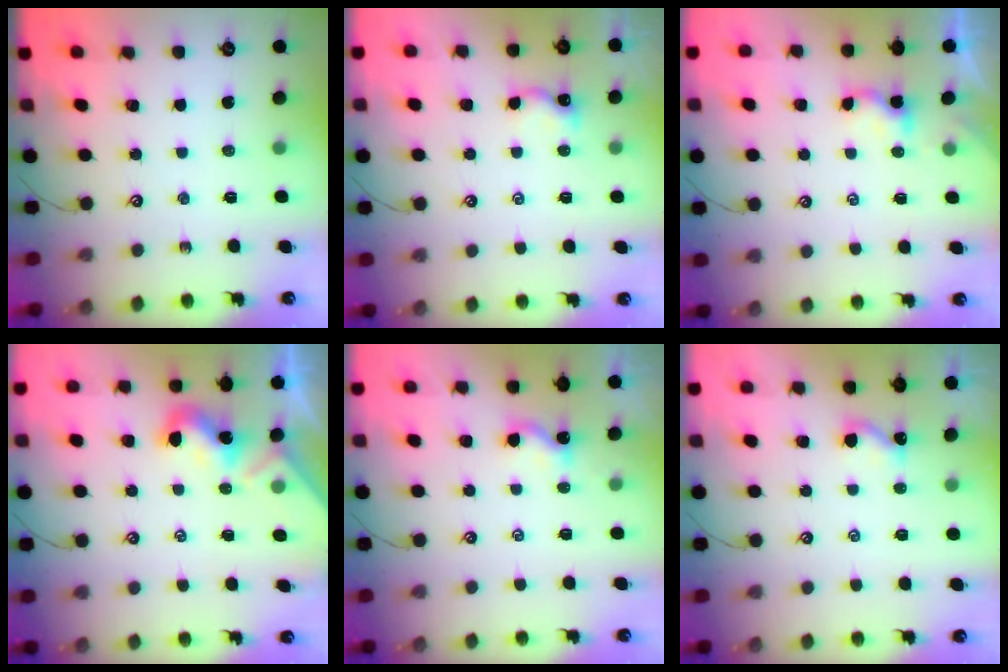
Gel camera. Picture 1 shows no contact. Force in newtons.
{"total": 1.0, "press": 1.0, "slide": 0.2}
{"total": 2.9, "press": 2.9, "slide": 0.2}
{"total": 2.0, "press": 2.0, "slide": 0.5}
{"total": 1.0, "press": 1.0, "slide": 0.2}
{"total": 3.4, "press": 3.4, "slide": 0.2}